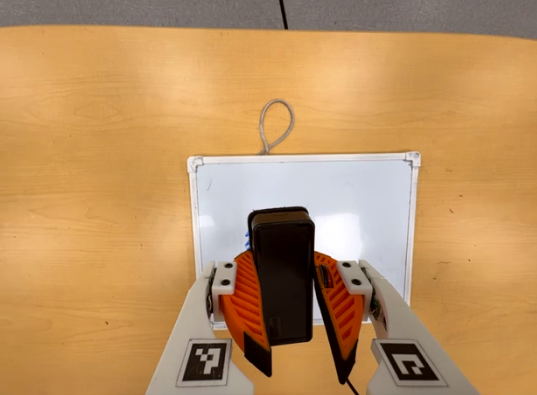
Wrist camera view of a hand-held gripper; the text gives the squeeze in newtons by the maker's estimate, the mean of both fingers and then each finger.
{"total": 10.9, "left": 10.7, "right": 11.1}